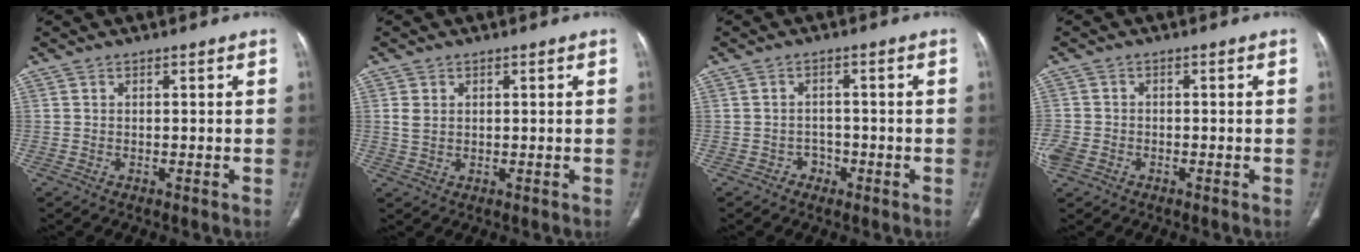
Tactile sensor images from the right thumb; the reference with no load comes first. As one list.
[{"total": 2.3, "force": [0.6, 1.8, 1.4], "torque": [-0.028, -0.001, 0.019]}, {"total": 2.2, "force": [-1.3, 1.8, 0.3], "torque": [0.005, 0.015, -0.023]}, {"total": 4.2, "force": [-1.8, 3.2, 2.0], "torque": [-0.055, 0.009, -0.032]}]